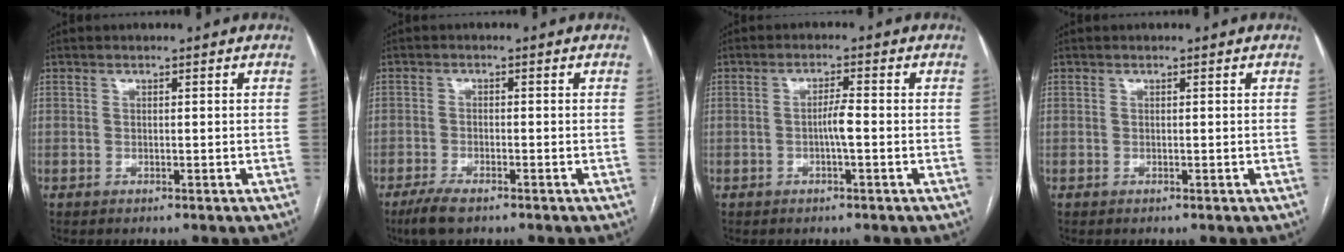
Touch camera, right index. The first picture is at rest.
{"total": 4.2, "force": [-3.1, 0.9, 2.7], "torque": [-0.059, -0.007, -0.056]}
{"total": 2.7, "force": [-0.6, 0.1, 2.6], "torque": [-0.045, 0.002, -0.012]}
{"total": 0.0}